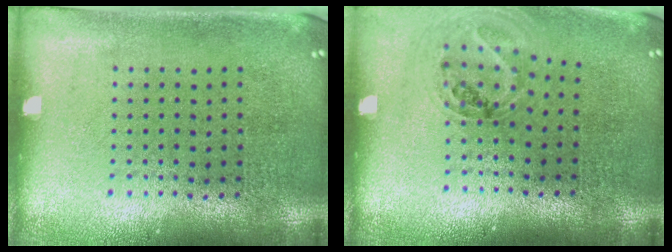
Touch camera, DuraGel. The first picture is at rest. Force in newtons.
{"total": 1.1, "press": 1.1, "slide": 0.2}